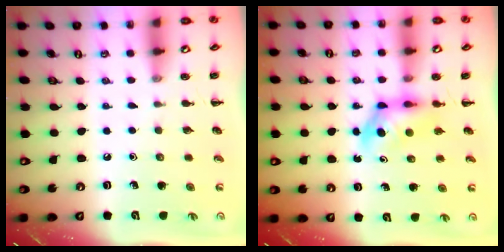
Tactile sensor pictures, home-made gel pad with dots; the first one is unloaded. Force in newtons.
{"total": 5.2, "press": 5.1, "slide": 1.1}